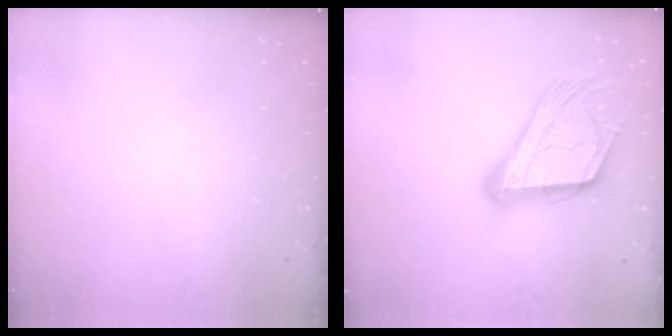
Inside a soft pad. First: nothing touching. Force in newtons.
{"total": 21.0, "press": 20.8, "slide": 2.7}